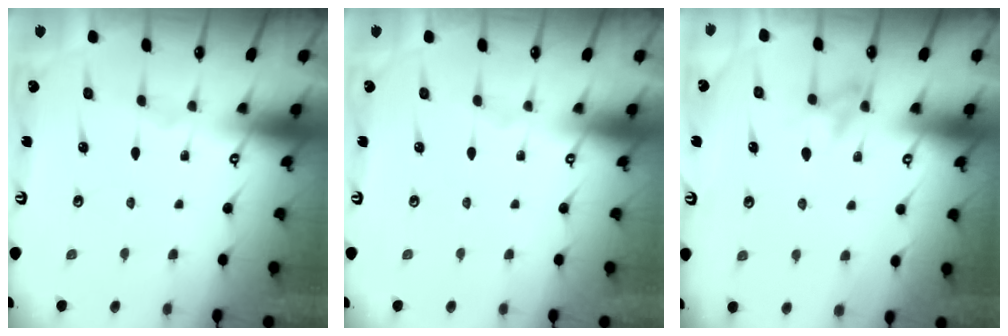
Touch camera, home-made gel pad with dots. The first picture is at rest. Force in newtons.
{"total": 0.0}
{"total": 8.6, "press": 8.5, "slide": 1.1}